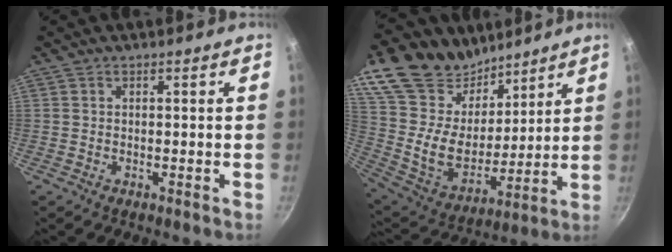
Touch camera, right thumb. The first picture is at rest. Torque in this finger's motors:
{"motor_torque": [-1.27, 1.79, 0.47, -0.11, 0.16]}